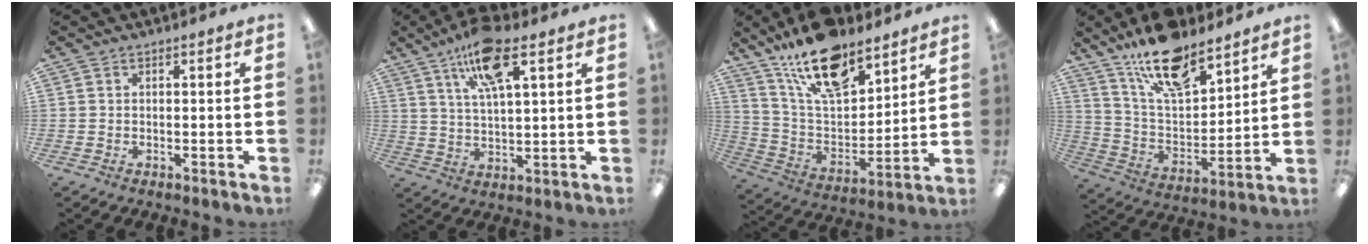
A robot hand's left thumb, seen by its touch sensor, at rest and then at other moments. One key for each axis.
{"total": 13.0, "fx": 8.1, "fy": 3.9, "fz": 9.4, "tx": -0.167, "ty": -0.018, "tz": 0.137}
{"total": 19.6, "fx": 13.8, "fy": 8.5, "fz": 10.9, "tx": -0.192, "ty": -0.074, "tz": 0.242}
{"total": 18.3, "fx": 13.5, "fy": 7.2, "fz": 9.9, "tx": -0.173, "ty": -0.077, "tz": 0.234}